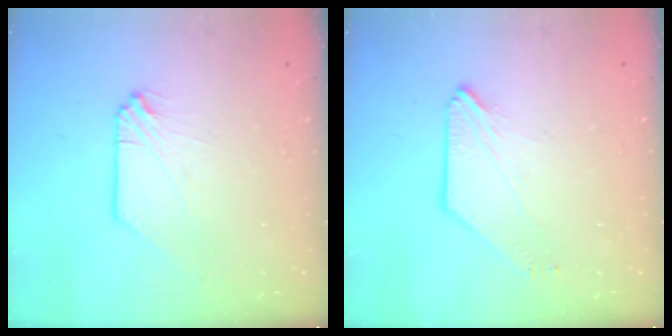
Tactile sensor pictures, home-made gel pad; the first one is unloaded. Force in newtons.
{"total": 3.0, "press": 2.9, "slide": 0.5}